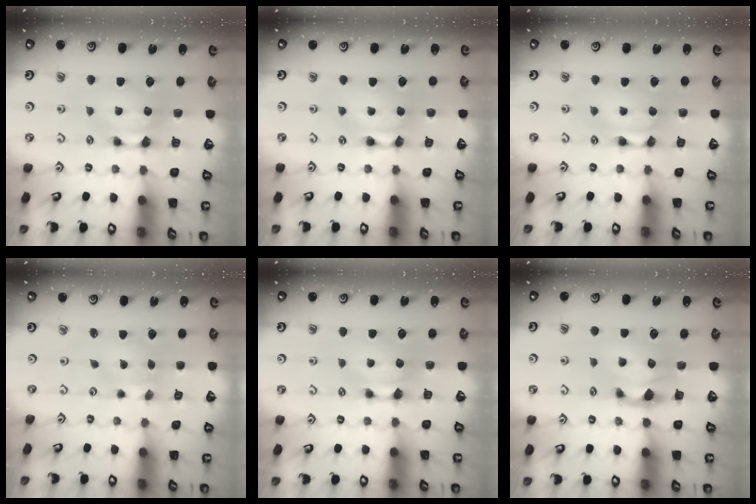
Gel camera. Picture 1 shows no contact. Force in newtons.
{"total": 1.6, "press": 1.6, "slide": 0.2}
{"total": 1.7, "press": 1.7, "slide": 0.2}
{"total": 2.1, "press": 1.8, "slide": 1.0}
{"total": 0.0}
{"total": 2.7, "press": 2.6, "slide": 0.8}